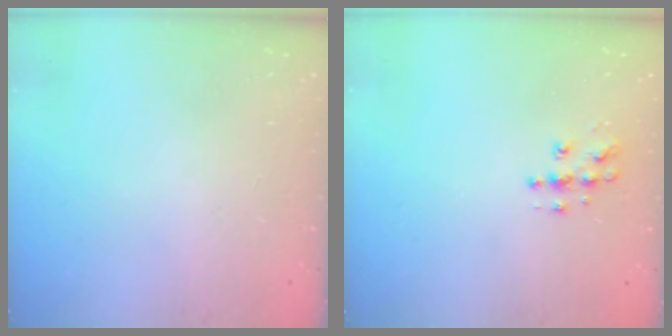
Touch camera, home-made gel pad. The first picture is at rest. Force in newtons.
{"total": 7.5, "press": 7.5, "slide": 0.3}